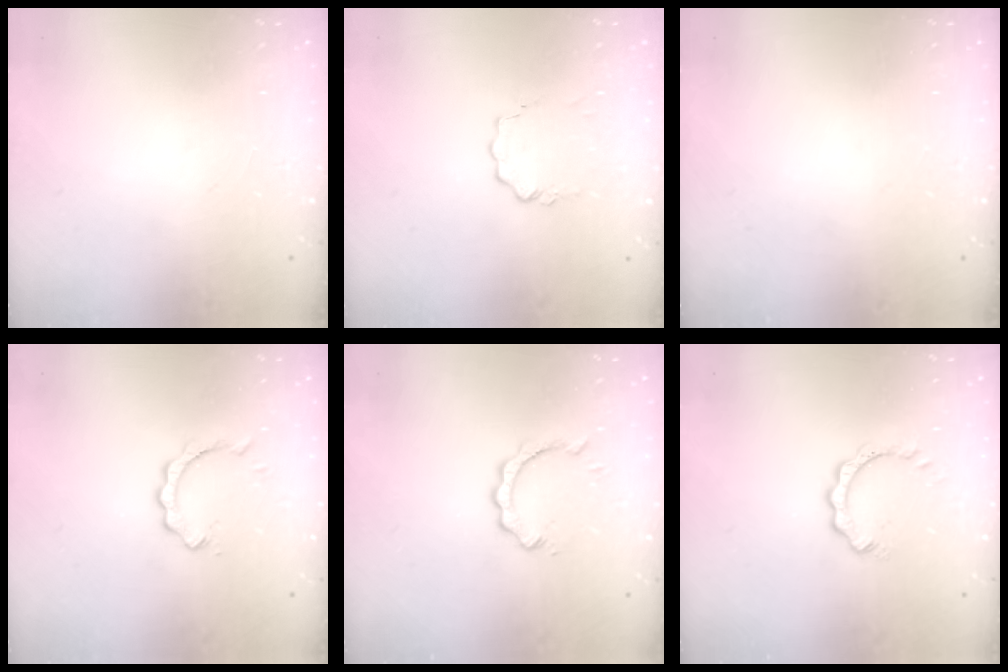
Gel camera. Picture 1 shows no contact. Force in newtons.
{"total": 3.3, "press": 3.3, "slide": 0.3}
{"total": 0.0}
{"total": 2.9, "press": 2.8, "slide": 0.3}
{"total": 3.7, "press": 3.6, "slide": 0.4}
{"total": 4.4, "press": 4.4, "slide": 0.2}